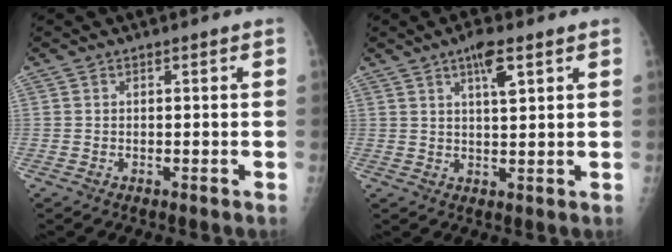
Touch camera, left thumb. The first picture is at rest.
{"total": 5.3, "force": [2.7, 1.4, 4.3], "torque": [-0.065, -0.008, 0.044]}